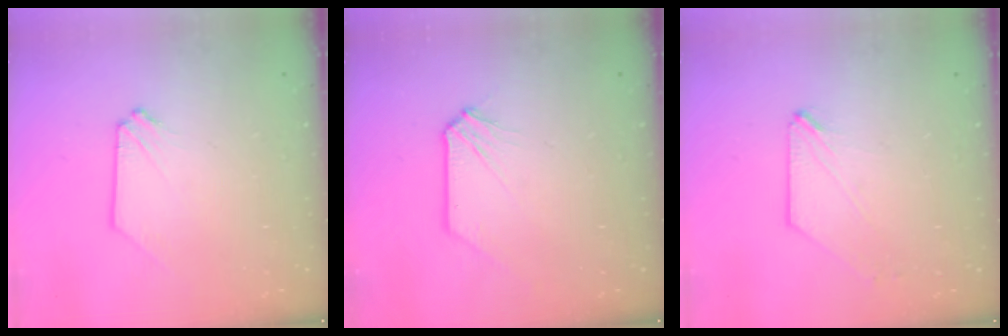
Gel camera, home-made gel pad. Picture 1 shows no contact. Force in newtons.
{"total": 0.5, "press": 0.5, "slide": 0.1}
{"total": 1.3, "press": 1.3, "slide": 0.3}